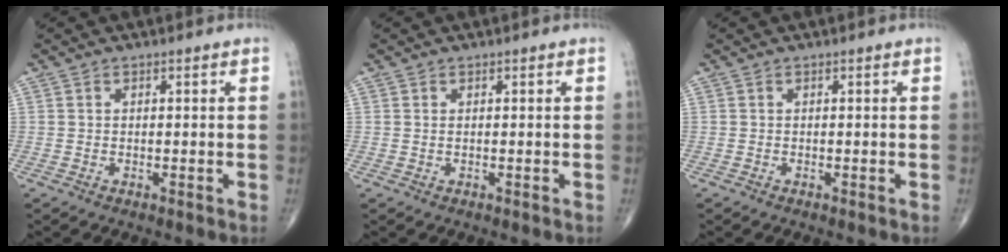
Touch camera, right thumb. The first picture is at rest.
{"total": 0.0}
{"total": 0.0}